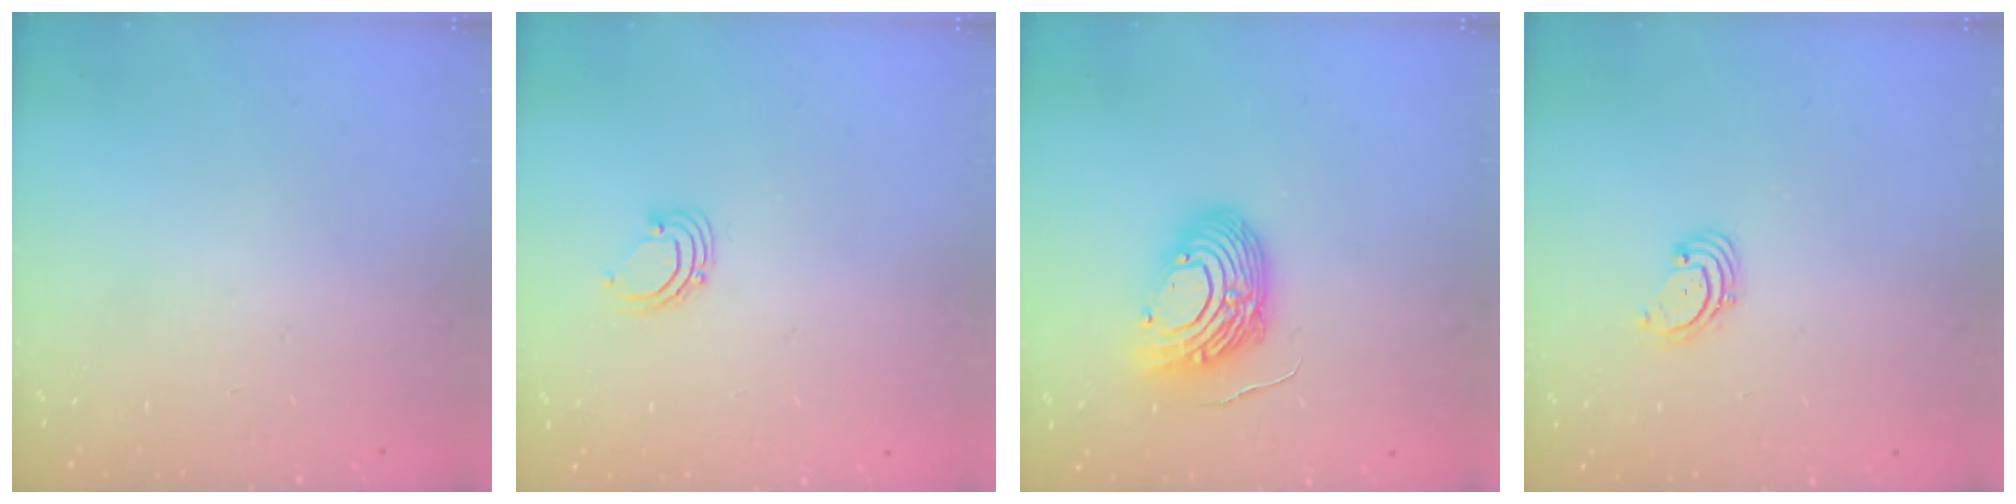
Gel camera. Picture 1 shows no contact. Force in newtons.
{"total": 2.9, "press": 2.9, "slide": 0.2}
{"total": 12.9, "press": 12.9, "slide": 1.2}
{"total": 1.6, "press": 1.6, "slide": 0.2}